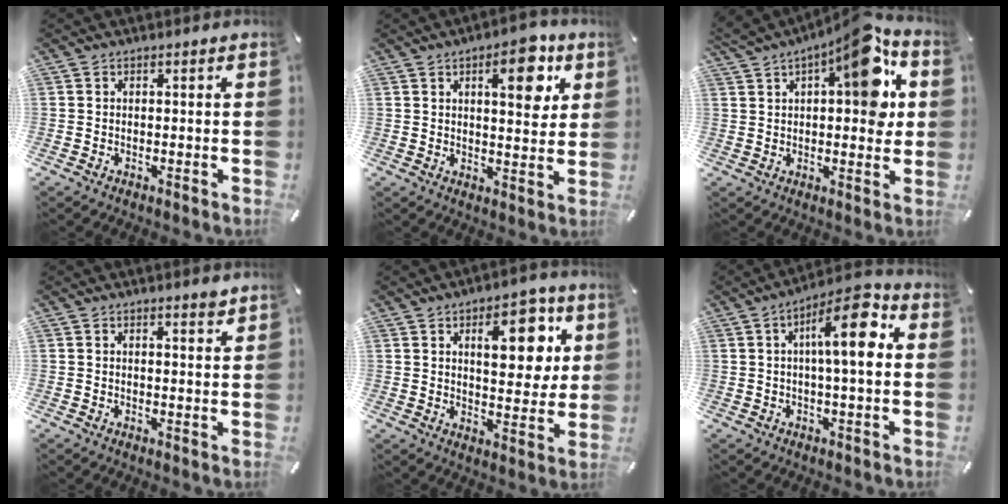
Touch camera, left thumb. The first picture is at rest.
{"total": 10.7, "force": [4.7, 4.4, 8.5], "torque": [-0.099, -0.023, 0.068]}
{"total": 13.9, "force": [6.0, 5.6, 11.2], "torque": [-0.141, -0.035, 0.097]}
{"total": 2.0, "force": [1.8, 0.2, 1.0], "torque": [-0.014, -0.010, 0.030]}
{"total": 14.3, "force": [5.4, 7.6, 10.9], "torque": [-0.141, -0.012, 0.083]}
{"total": 12.8, "force": [2.9, 3.7, 12.0], "torque": [-0.184, -0.005, 0.039]}